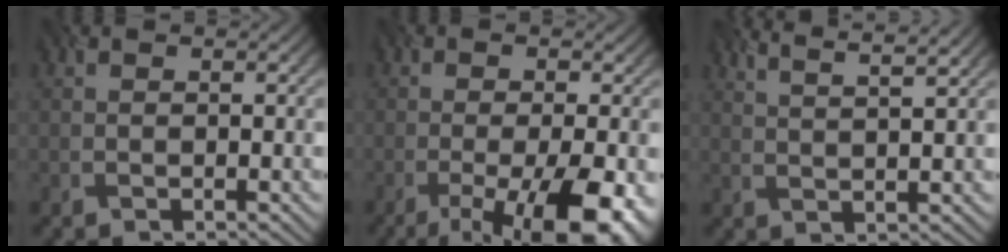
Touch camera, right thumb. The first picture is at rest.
{"total": 12.8, "force": [-6.8, 4.4, 9.9], "torque": [-0.161, -0.011, -0.087]}
{"total": 5.4, "force": [4.6, 0.5, 2.8], "torque": [-0.045, 0.026, 0.064]}